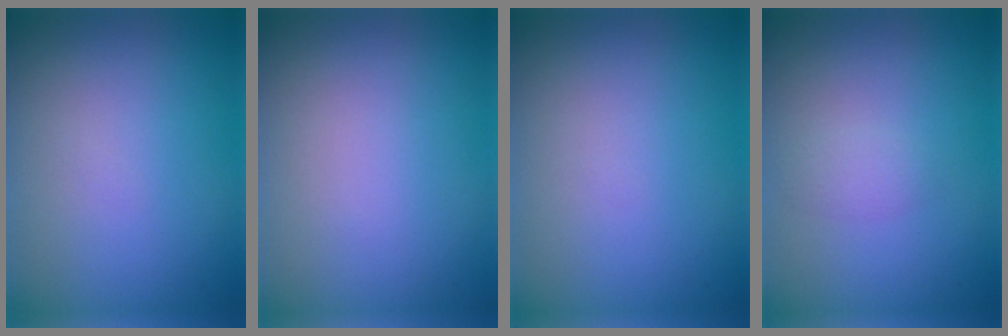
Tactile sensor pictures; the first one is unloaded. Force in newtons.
{"total": 0.0}
{"total": 0.0}
{"total": 1.2, "press": 1.2, "slide": 0.0}